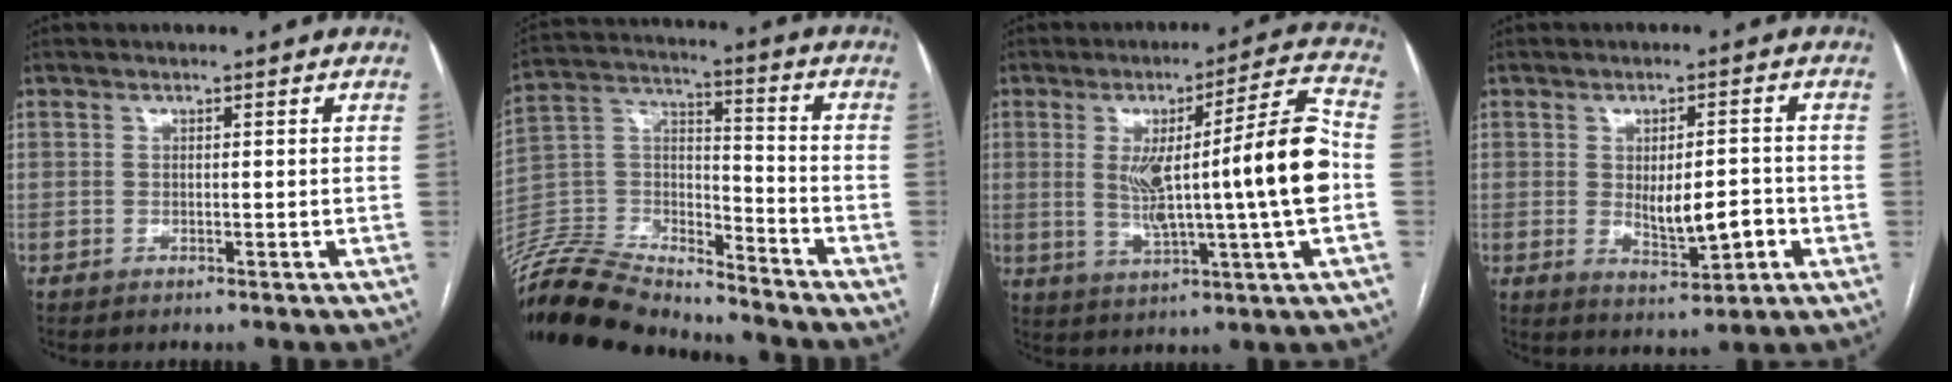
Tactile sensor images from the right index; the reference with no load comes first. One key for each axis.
{"total": 19.7, "fx": -18.8, "fy": 3.9, "fz": 4.4, "tx": -0.091, "ty": 0.035, "tz": -0.325}
{"total": 15.6, "fx": -0.3, "fy": -0.4, "fz": 15.6, "tx": -0.252, "ty": 0.009, "tz": -0.004}
{"total": 5.5, "fx": -1.0, "fy": 1.4, "fz": 5.2, "tx": -0.084, "ty": -0.007, "tz": -0.008}